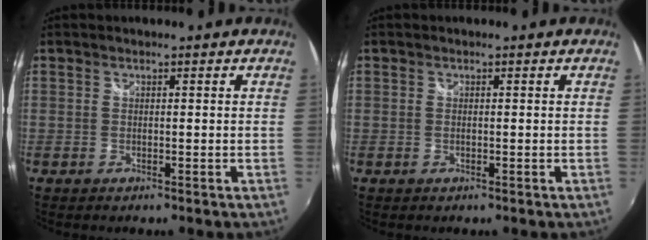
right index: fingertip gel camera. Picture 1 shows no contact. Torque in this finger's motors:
{"motor_torque": [0.11, 0.08, -0.01, 0.00]}